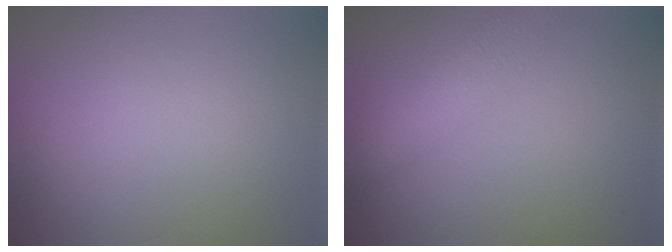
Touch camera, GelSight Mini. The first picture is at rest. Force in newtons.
{"total": 3.2, "press": 3.2, "slide": 0.2}